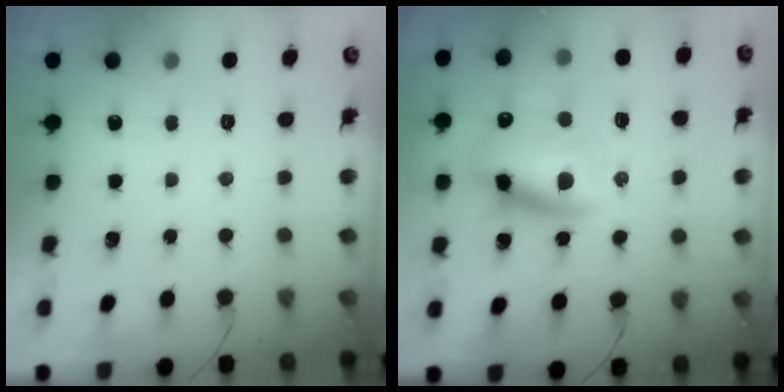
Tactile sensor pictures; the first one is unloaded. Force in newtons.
{"total": 14.2, "press": 13.8, "slide": 3.6}